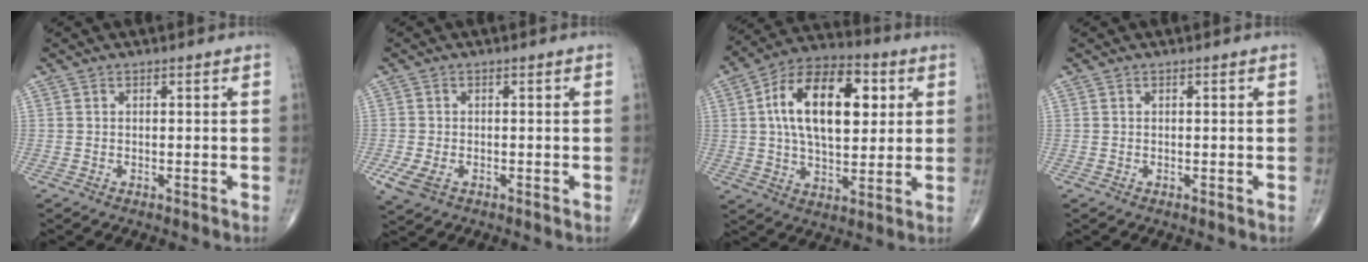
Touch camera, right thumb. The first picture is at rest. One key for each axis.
{"total": 4.0, "fx": -1.5, "fy": 2.4, "fz": 2.8, "tx": -0.069, "ty": -0.004, "tz": -0.024}
{"total": 19.2, "fx": 4.2, "fy": 10.4, "fz": 15.5, "tx": -0.237, "ty": 0.010, "tz": 0.065}
{"total": 0.0}